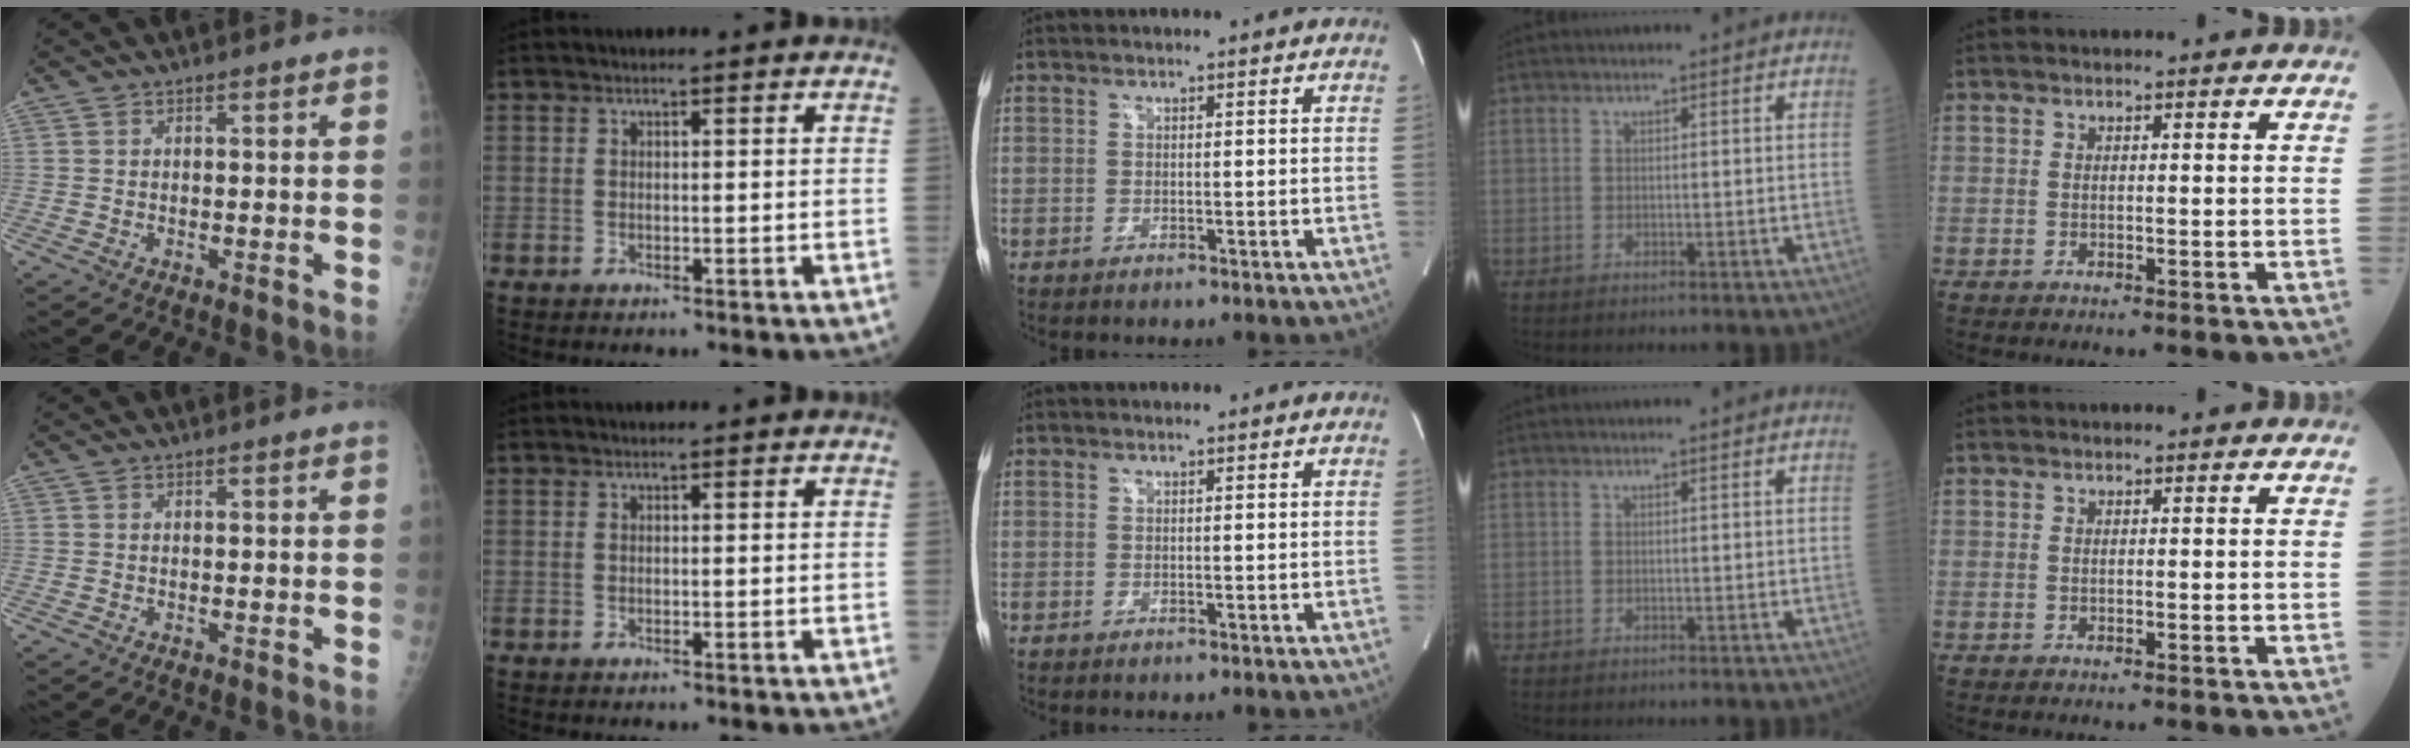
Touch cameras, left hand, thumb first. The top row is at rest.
{}